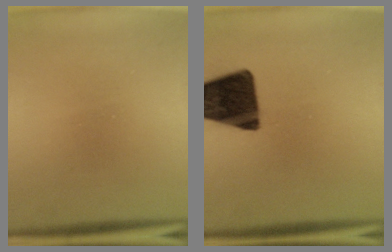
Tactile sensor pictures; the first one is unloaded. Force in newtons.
{"total": 15.6}